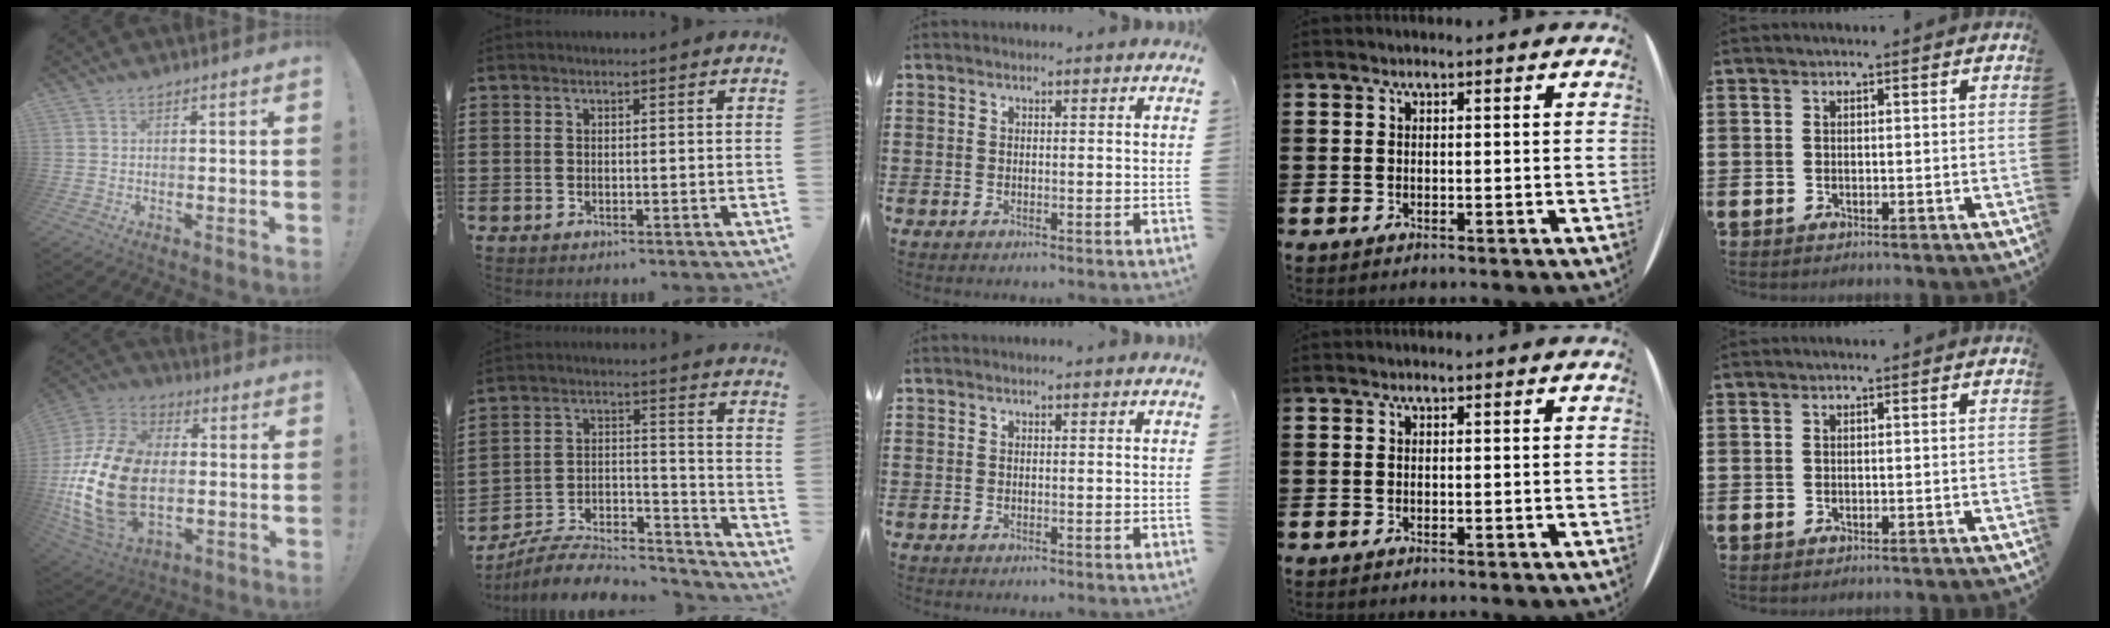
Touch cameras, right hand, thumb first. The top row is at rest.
{"thumb": {"total": 24.5, "force": [-2.8, 16.2, 18.1], "torque": [-0.359, 0.027, -0.037]}, "index": {"total": 7.4, "force": [-6.8, 2.2, 2.0], "torque": [-0.035, 0.011, -0.132]}}